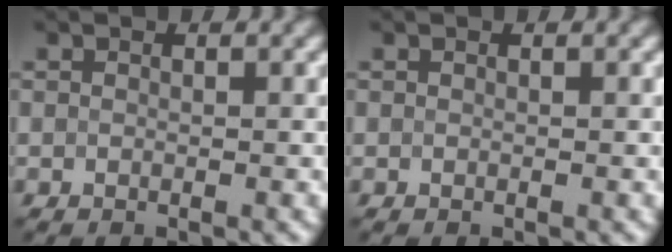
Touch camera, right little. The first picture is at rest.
{"total": 0.0}